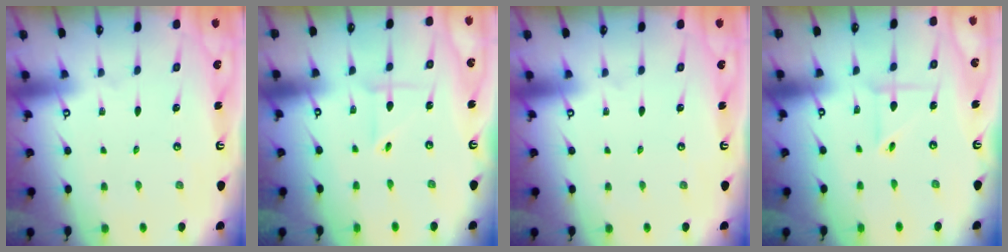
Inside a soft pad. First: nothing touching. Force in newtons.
{"total": 2.5, "press": 2.5, "slide": 0.1}
{"total": 0.0}
{"total": 3.2, "press": 3.1, "slide": 0.3}